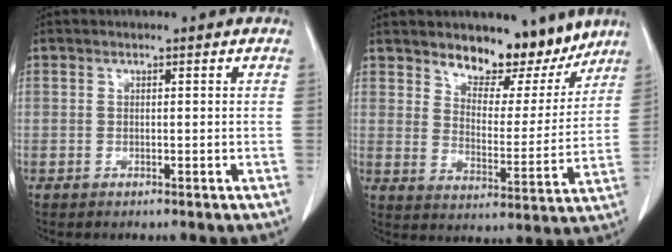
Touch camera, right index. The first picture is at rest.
{"total": 10.3, "force": [8.7, 4.0, 3.9], "torque": [-0.045, -0.021, 0.132]}